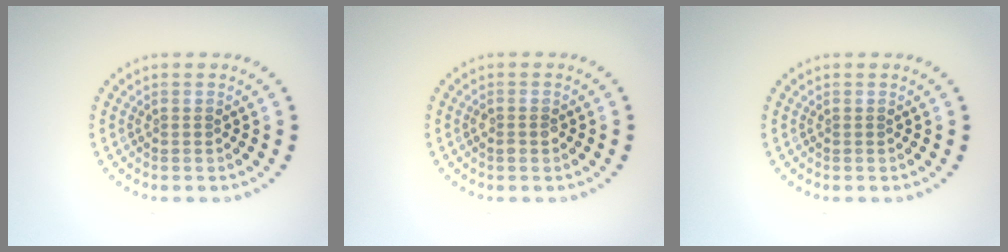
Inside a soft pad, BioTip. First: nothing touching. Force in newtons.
{"total": 1.1, "press": 1.0, "slide": 0.2}
{"total": 0.0}